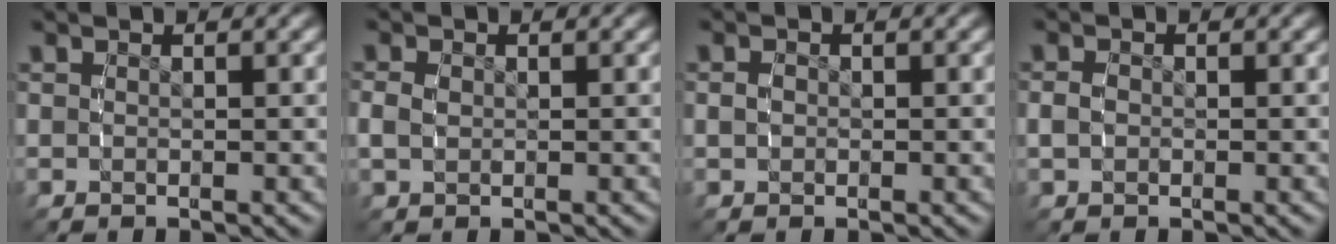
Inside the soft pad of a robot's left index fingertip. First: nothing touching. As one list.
[{"total": 1.5, "force": [0.0, 1.1, 1.0], "torque": [-0.027, -0.004, 0.005]}, {"total": 0.6, "force": [-0.1, 0.4, 0.4], "torque": [-0.012, -0.003, 0.001]}, {"total": 1.3, "force": [-0.3, 1.0, 0.8], "torque": [-0.024, -0.002, -0.002]}]